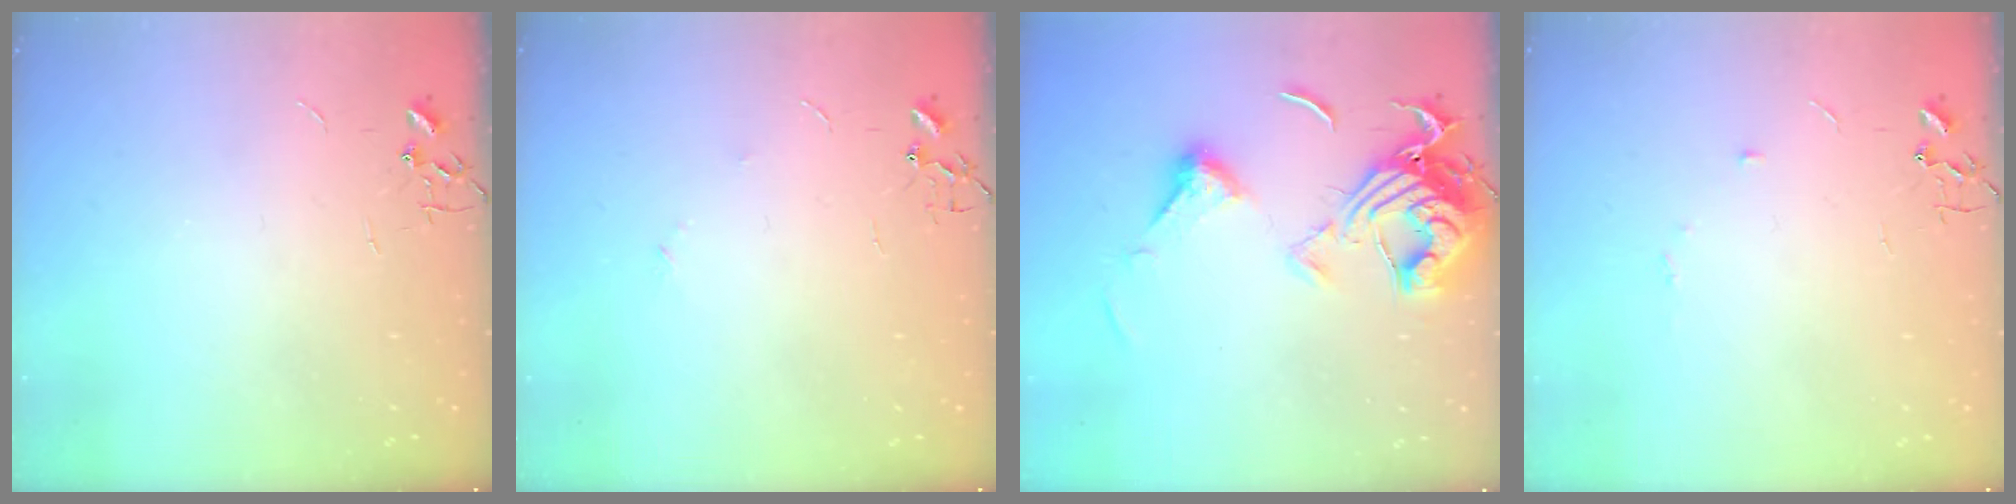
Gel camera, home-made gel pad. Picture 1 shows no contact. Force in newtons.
{"total": 4.1, "press": 4.0, "slide": 0.5}
{"total": 15.4, "press": 15.3, "slide": 1.7}
{"total": 5.3, "press": 5.2, "slide": 0.7}